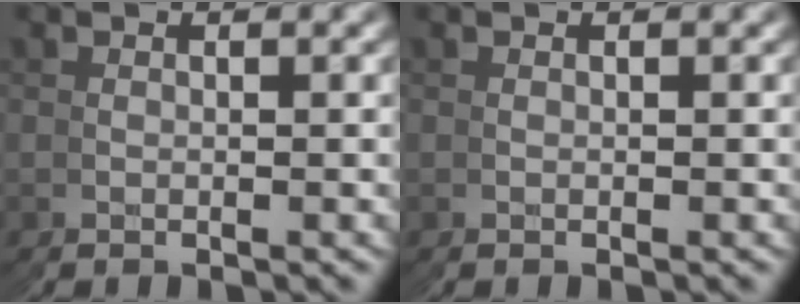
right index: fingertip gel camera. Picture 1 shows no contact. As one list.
[{"total": 0.0}]